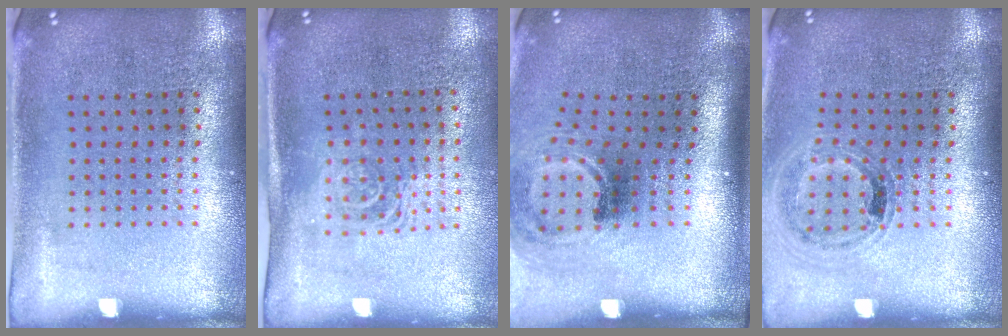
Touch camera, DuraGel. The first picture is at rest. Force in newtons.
{"total": 1.7, "press": 1.3, "slide": 1.1}
{"total": 2.0, "press": 1.3, "slide": 1.5}
{"total": 0.9, "press": 0.9, "slide": 0.1}